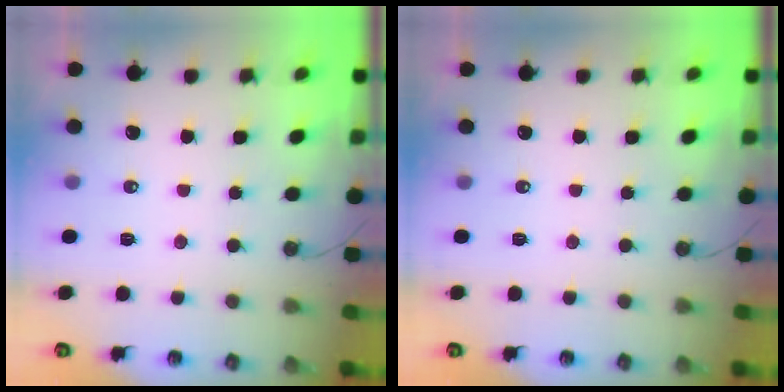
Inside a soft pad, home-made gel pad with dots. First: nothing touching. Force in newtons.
{"total": 0.0}